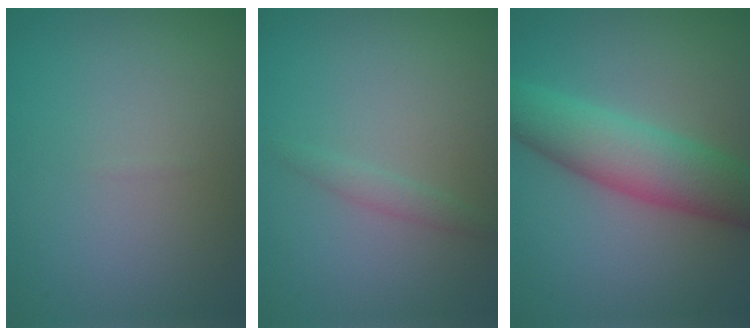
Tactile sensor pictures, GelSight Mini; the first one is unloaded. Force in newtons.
{"total": 1.1, "press": 1.1, "slide": 0.1}
{"total": 6.9, "press": 6.9, "slide": 0.1}